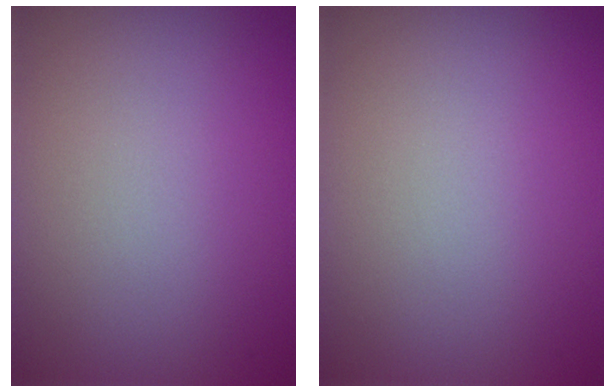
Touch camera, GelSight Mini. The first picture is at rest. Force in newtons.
{"total": 0.0}